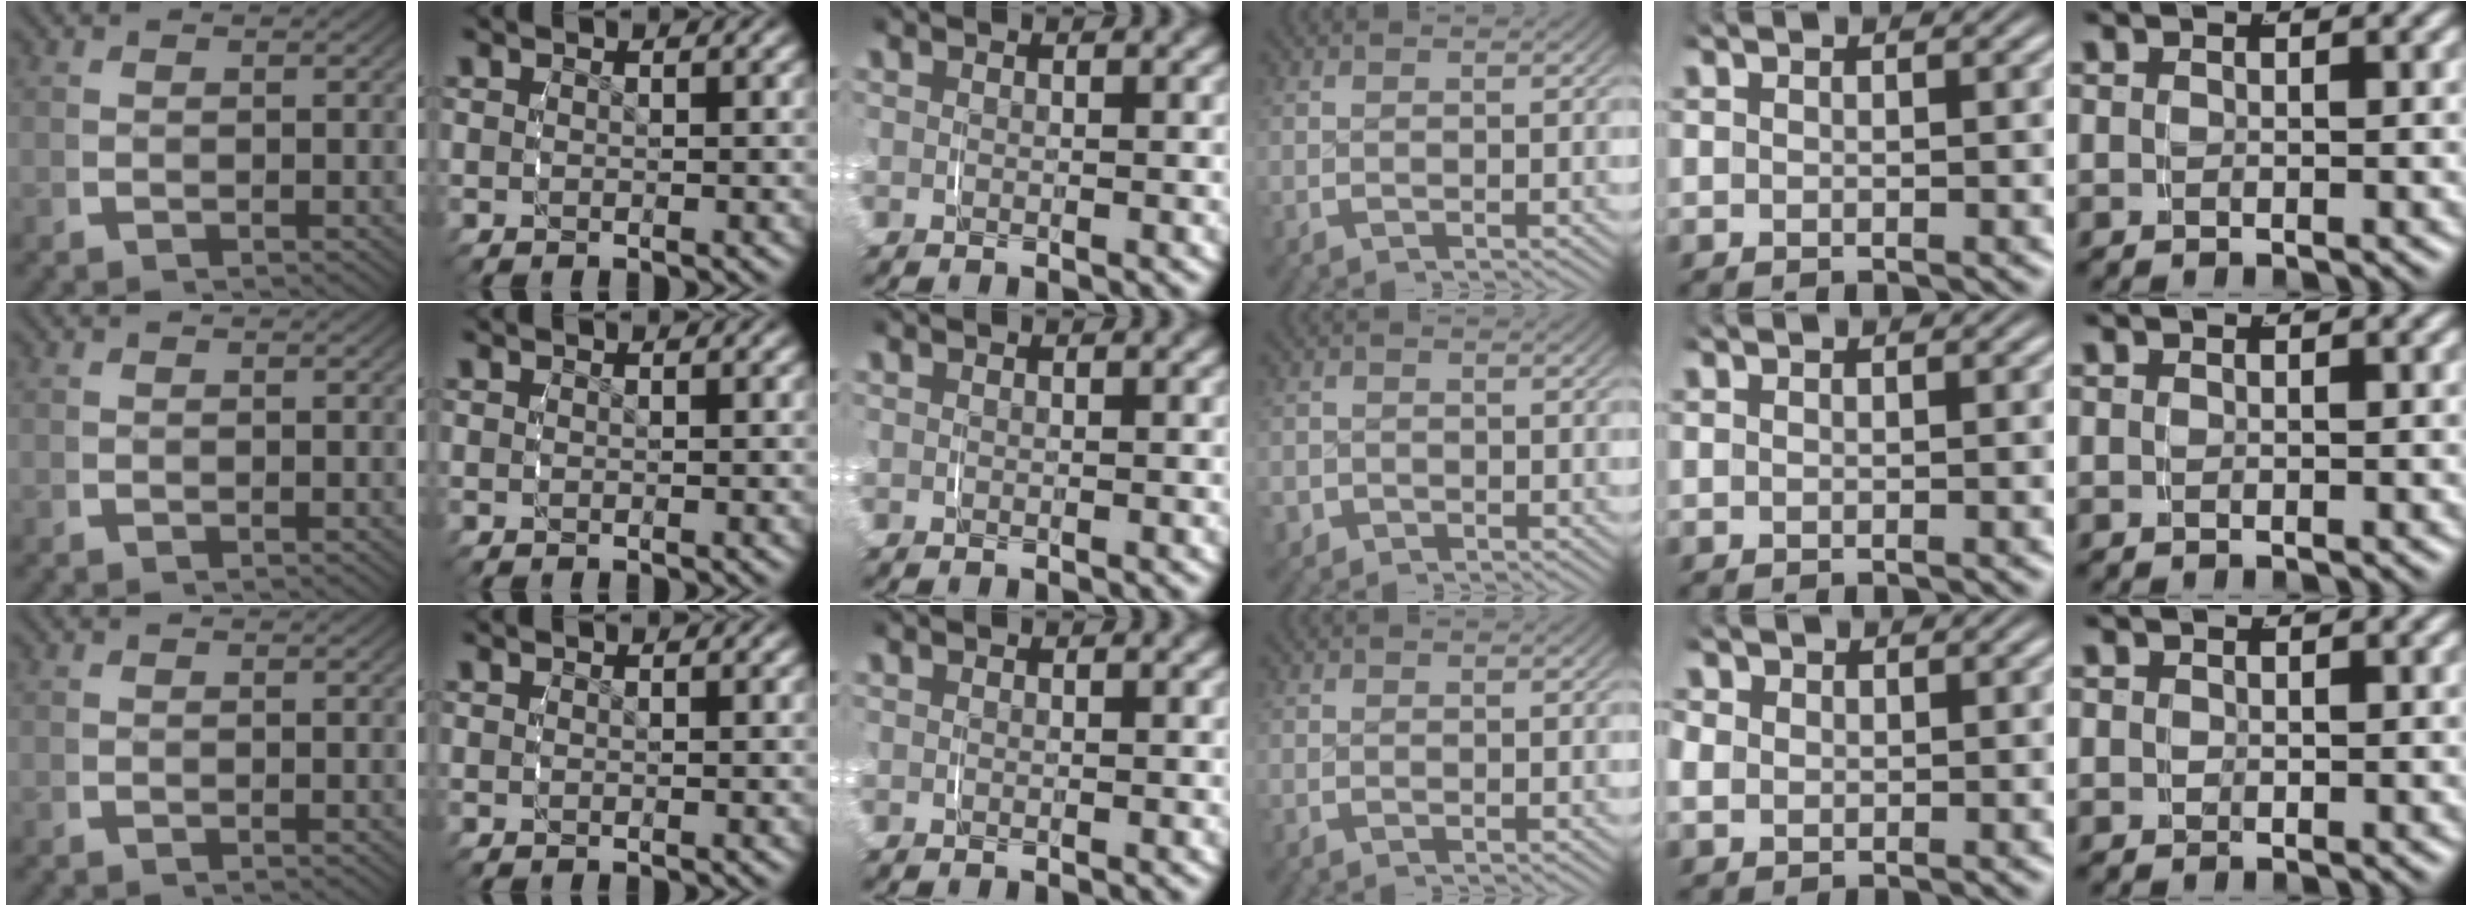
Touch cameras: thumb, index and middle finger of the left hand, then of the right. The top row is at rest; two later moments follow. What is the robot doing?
{"motion": "grasp_and_lifting", "object": "paper towel"}